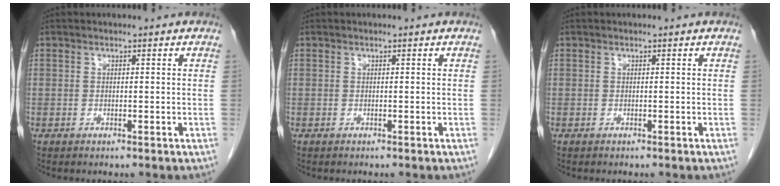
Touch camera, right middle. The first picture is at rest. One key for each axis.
{"total": 0.0}
{"total": 0.0}